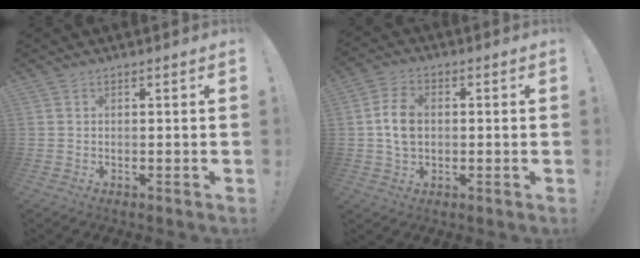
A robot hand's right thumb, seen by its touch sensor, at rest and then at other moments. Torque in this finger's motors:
{"motor_torque": [-0.08, 0.43, 0.21, 0.44, -0.01]}